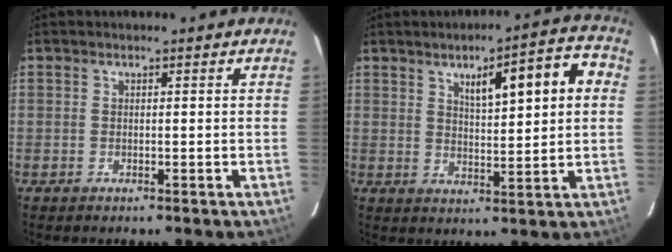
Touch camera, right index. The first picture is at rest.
{"total": 10.3, "force": [3.2, 2.1, 9.6], "torque": [-0.138, 0.022, 0.047]}